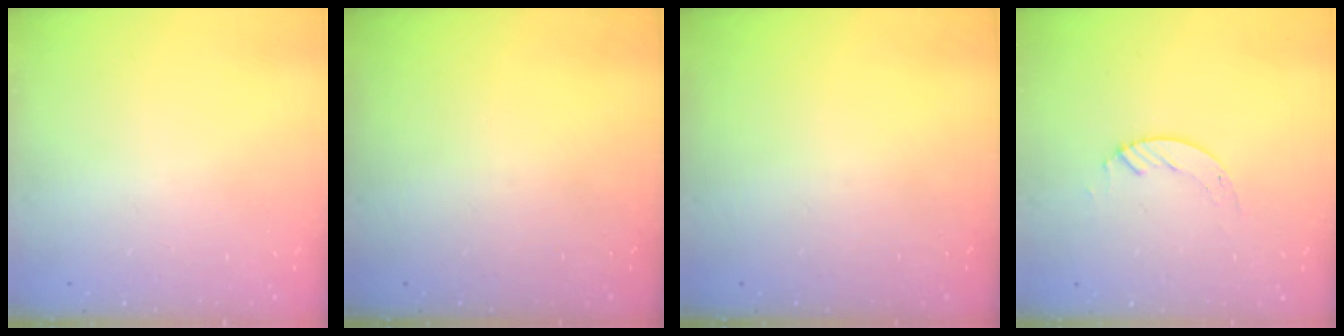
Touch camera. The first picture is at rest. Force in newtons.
{"total": 0.0}
{"total": 0.0}
{"total": 2.7, "press": 2.7, "slide": 0.2}